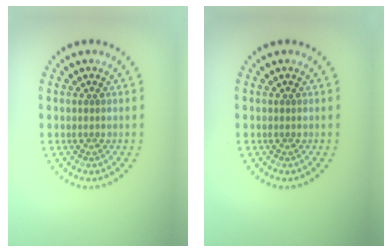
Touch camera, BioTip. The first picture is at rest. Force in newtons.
{"total": 0.0}